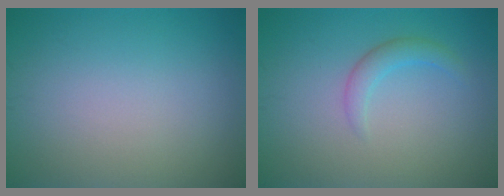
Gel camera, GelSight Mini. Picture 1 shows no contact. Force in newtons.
{"total": 1.8, "press": 1.8, "slide": 0.0}